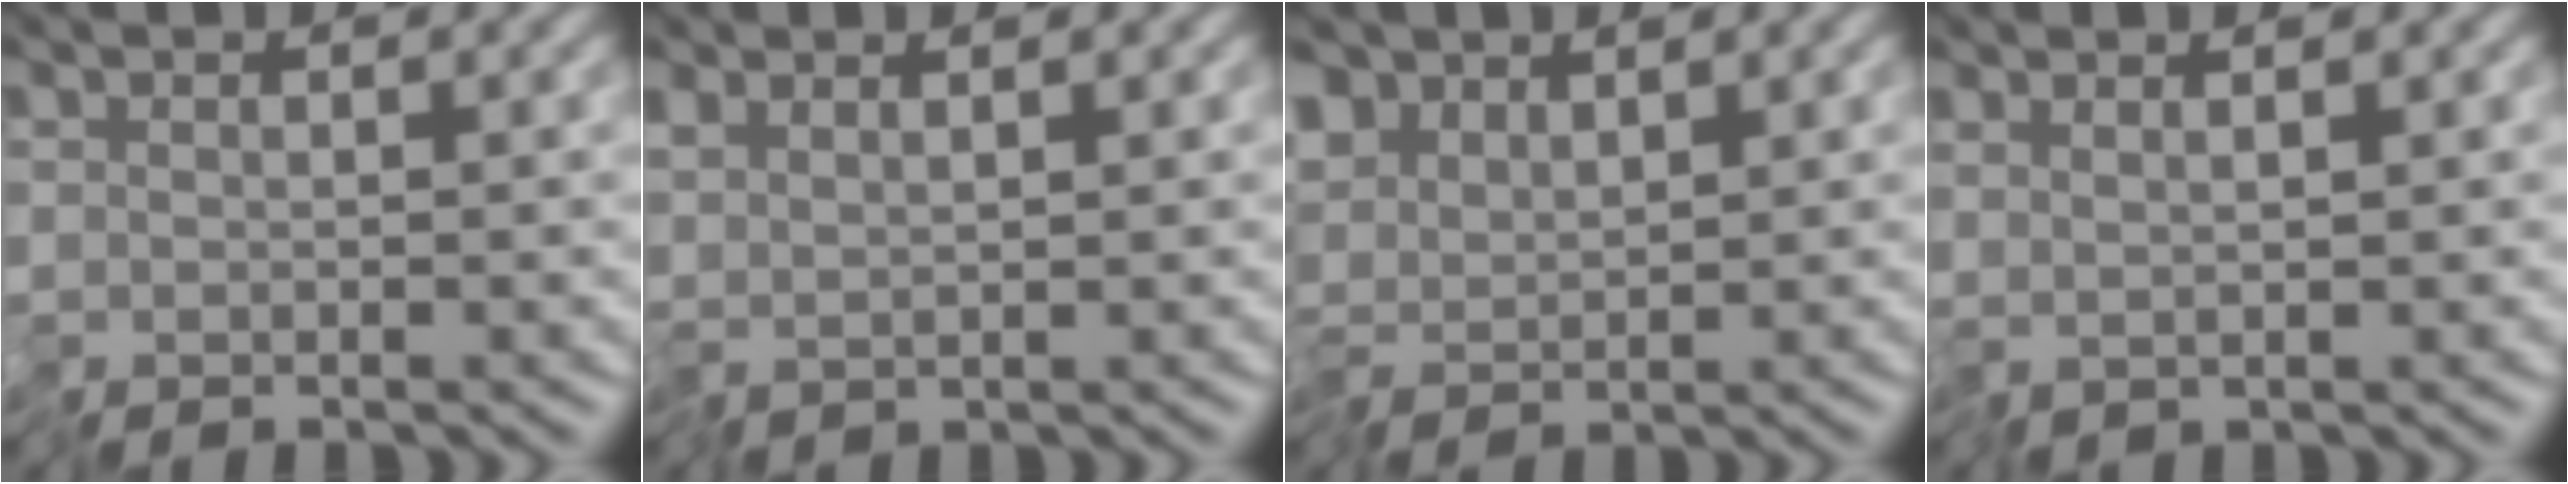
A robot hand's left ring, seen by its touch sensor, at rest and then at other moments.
{"total": 1.2, "force": [1.0, -0.4, 0.4], "torque": [-0.013, 0.004, 0.026]}
{"total": 2.6, "force": [1.5, 1.4, 1.6], "torque": [-0.038, 0.007, 0.027]}
{"total": 1.4, "force": [1.1, -0.8, 0.4], "torque": [-0.009, 0.008, 0.026]}